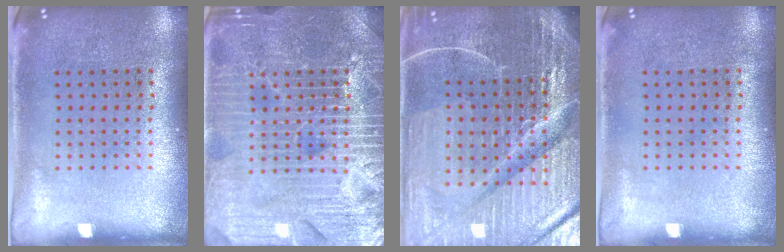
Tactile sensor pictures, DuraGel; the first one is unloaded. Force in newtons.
{"total": 6.8, "press": 6.7, "slide": 0.8}
{"total": 7.1, "press": 6.2, "slide": 3.5}
{"total": 0.0}